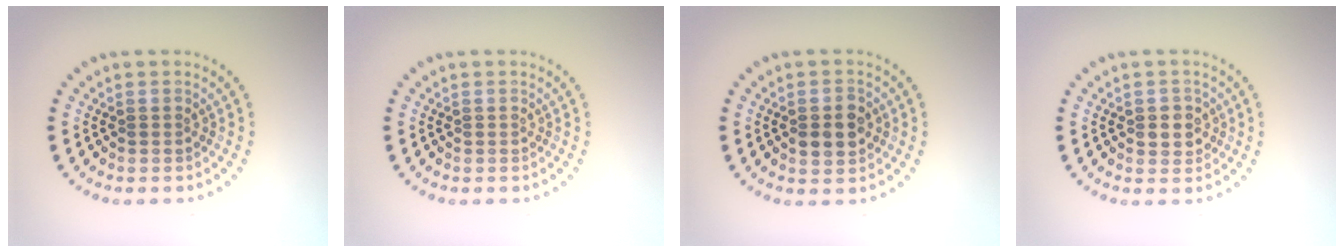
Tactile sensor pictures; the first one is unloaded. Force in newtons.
{"total": 0.0}
{"total": 3.1, "press": 3.1, "slide": 0.3}
{"total": 2.0, "press": 2.0, "slide": 0.6}